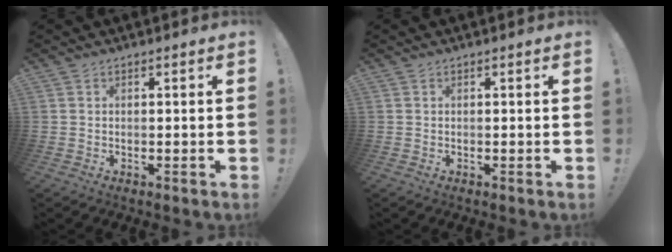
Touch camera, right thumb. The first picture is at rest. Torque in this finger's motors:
{"motor_torque": [0.00, 0.00, -0.01, 0.01, 0.00]}